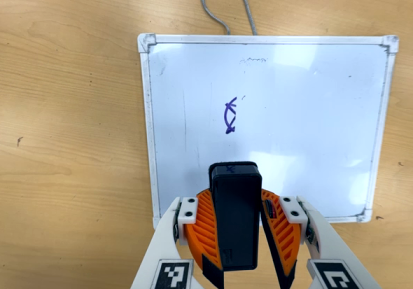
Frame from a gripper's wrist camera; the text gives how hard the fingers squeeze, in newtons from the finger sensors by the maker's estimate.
{"total": 9.5, "left": 9.3, "right": 9.7}